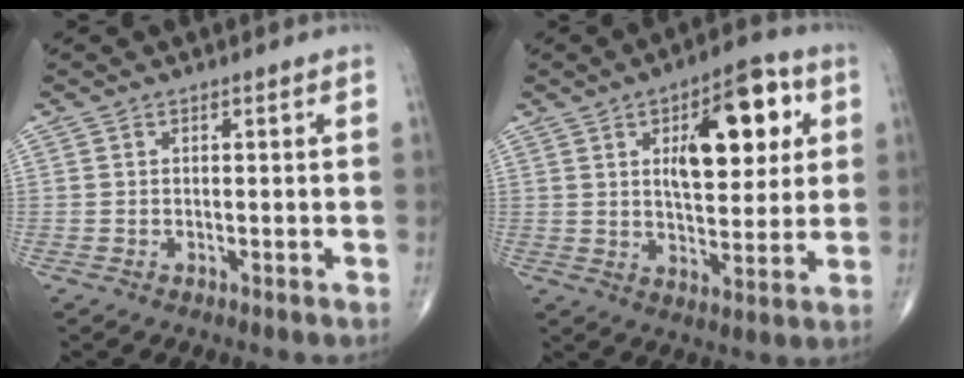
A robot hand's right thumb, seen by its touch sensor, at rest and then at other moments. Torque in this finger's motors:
{"motor_torque": [-0.14, 0.60, 0.38, 0.25, 0.09]}